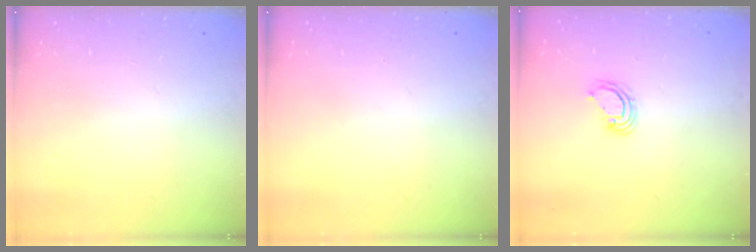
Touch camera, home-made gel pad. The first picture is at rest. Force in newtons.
{"total": 0.0}
{"total": 4.6, "press": 4.6, "slide": 0.2}